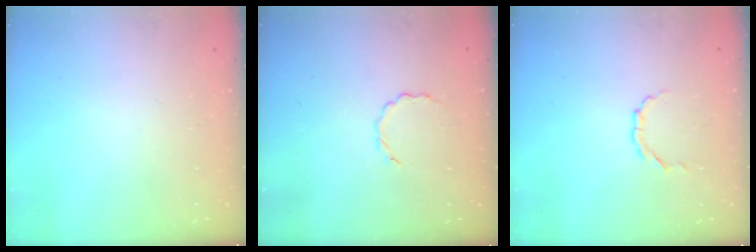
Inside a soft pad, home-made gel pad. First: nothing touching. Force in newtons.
{"total": 2.7, "press": 2.5, "slide": 1.0}
{"total": 2.8, "press": 2.7, "slide": 0.8}